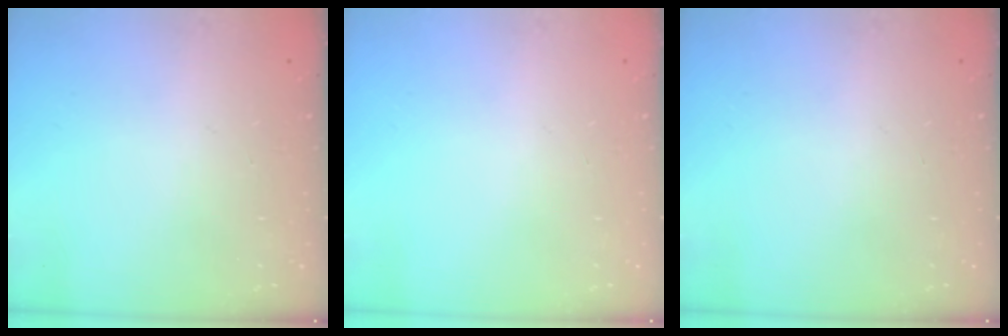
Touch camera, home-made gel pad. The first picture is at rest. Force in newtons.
{"total": 0.0}
{"total": 0.0}